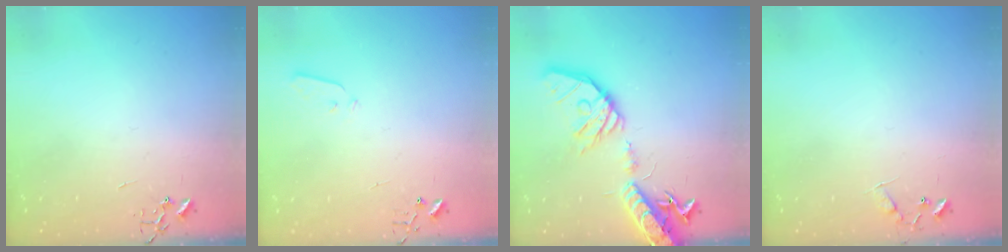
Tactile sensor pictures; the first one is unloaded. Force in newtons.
{"total": 3.0, "press": 2.9, "slide": 0.7}
{"total": 22.7, "press": 22.4, "slide": 3.7}
{"total": 6.5, "press": 6.5, "slide": 0.6}